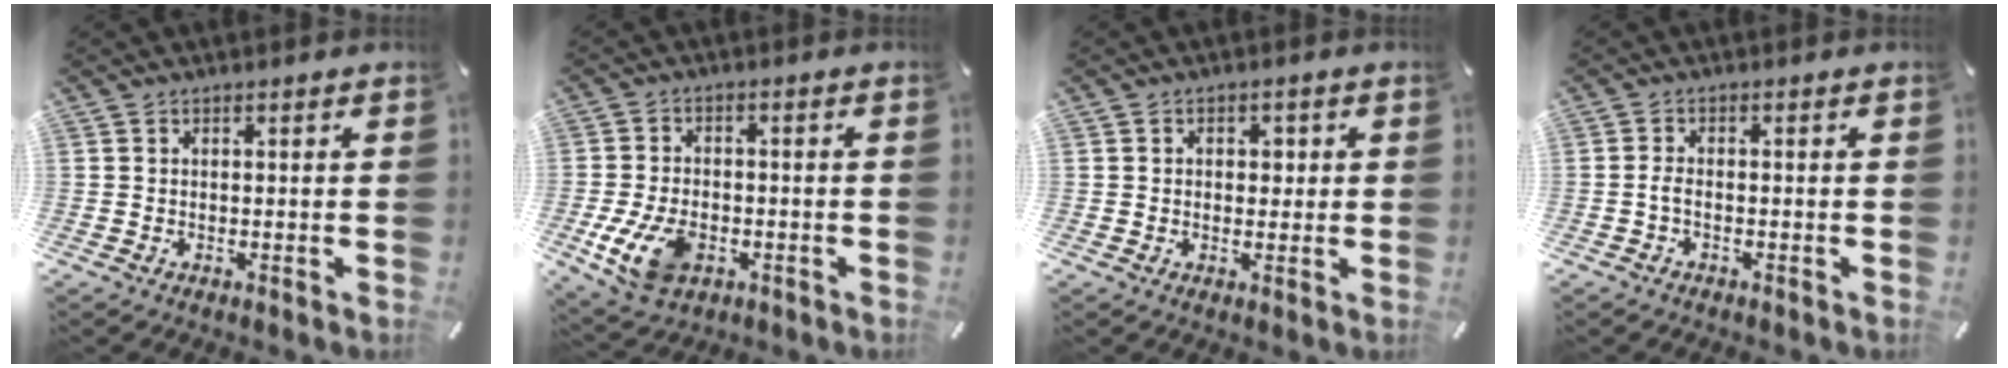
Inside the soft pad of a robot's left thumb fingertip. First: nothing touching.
{"total": 10.4, "force": [-3.5, 6.9, 7.1], "torque": [-0.151, 0.002, -0.062]}
{"total": 2.5, "force": [0.0, 2.1, 1.4], "torque": [-0.014, 0.001, -0.008]}
{"total": 1.9, "force": [-0.9, 0.8, 1.5], "torque": [-0.035, 0.001, -0.019]}